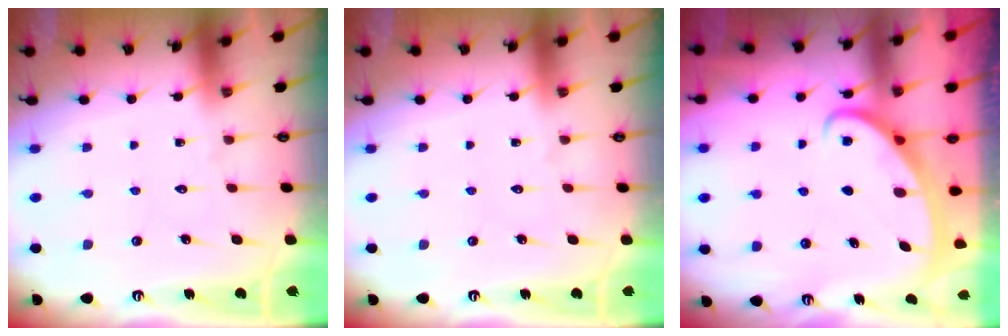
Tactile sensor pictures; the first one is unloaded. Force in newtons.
{"total": 0.0}
{"total": 2.7, "press": 2.6, "slide": 0.3}